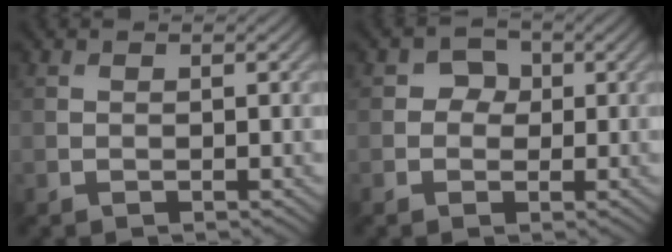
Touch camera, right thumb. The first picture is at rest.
{"total": 2.3, "force": [0.1, 2.2, 0.8], "torque": [-0.005, 0.004, -0.010]}